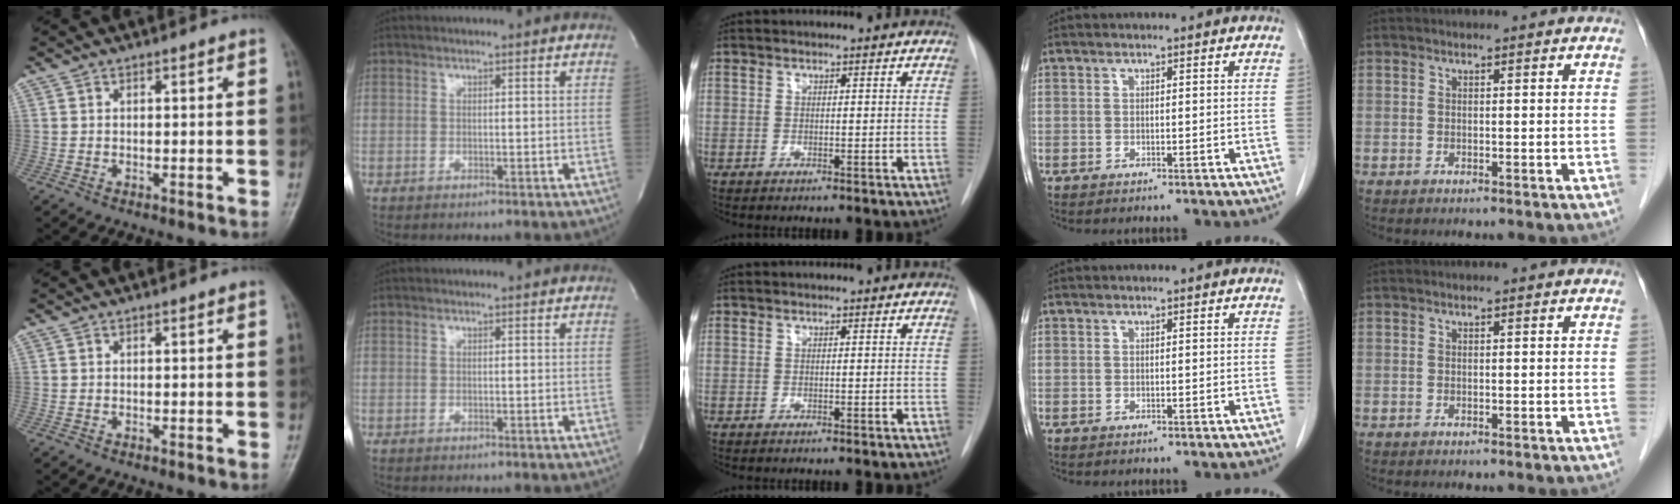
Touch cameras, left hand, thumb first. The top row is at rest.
{}